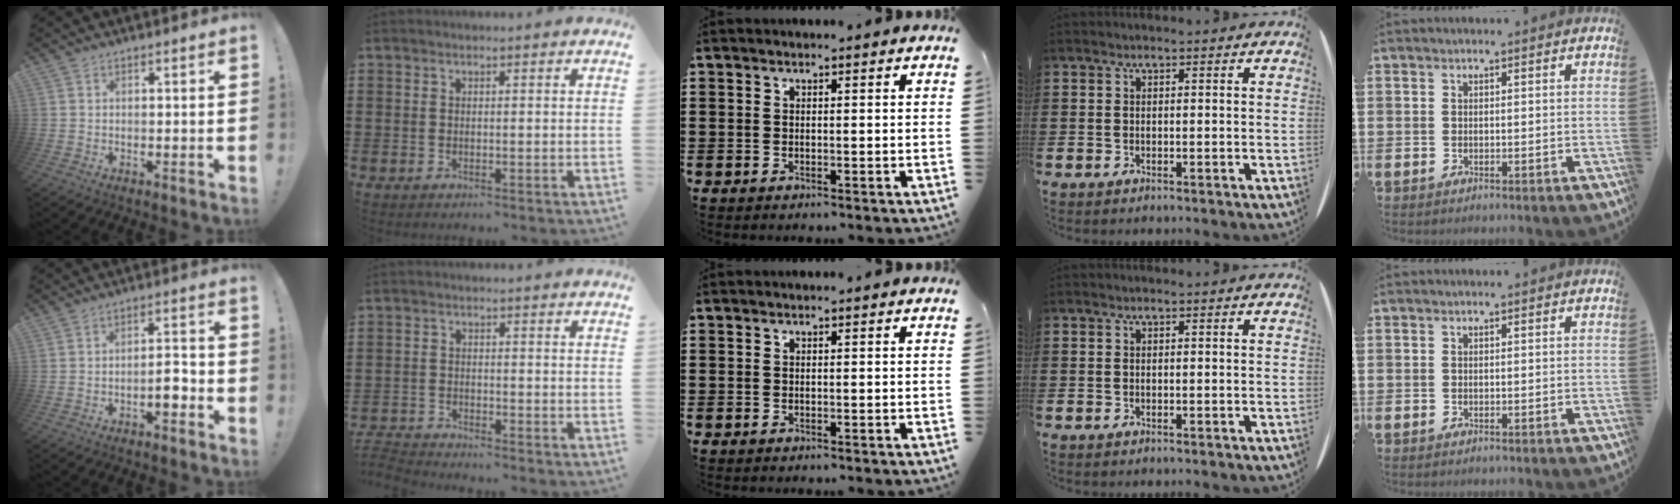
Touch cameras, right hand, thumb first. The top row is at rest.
{"thumb": {"total": 5.5, "force": [-2.6, 1.7, 4.5], "torque": [-0.061, 0.012, -0.044]}, "index": {"total": 2.7, "force": [-2.7, 0.0, -0.1], "torque": [-0.011, -0.003, -0.062]}}